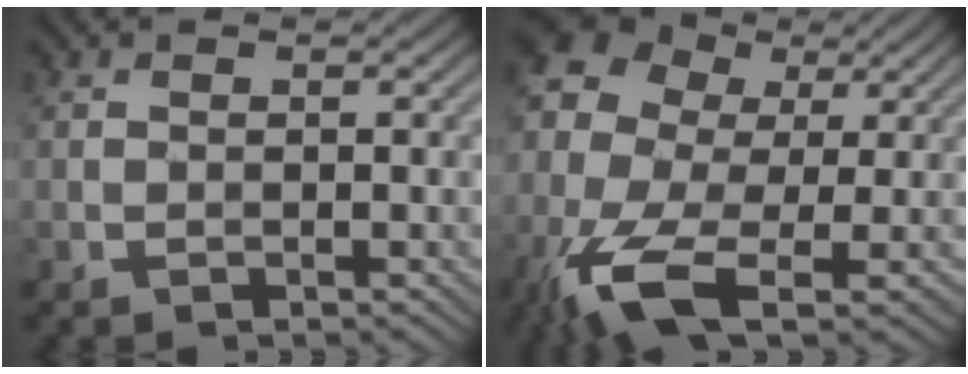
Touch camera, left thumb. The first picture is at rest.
{"total": 15.2, "force": [-3.7, 8.9, 11.7], "torque": [-0.276, -0.009, -0.077]}